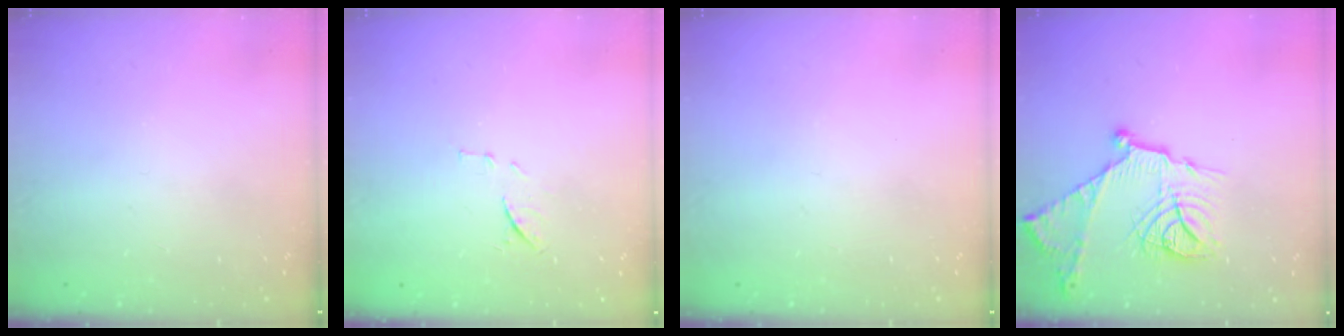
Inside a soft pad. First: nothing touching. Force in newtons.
{"total": 8.5, "press": 8.4, "slide": 1.0}
{"total": 0.0}
{"total": 19.7, "press": 19.6, "slide": 1.7}